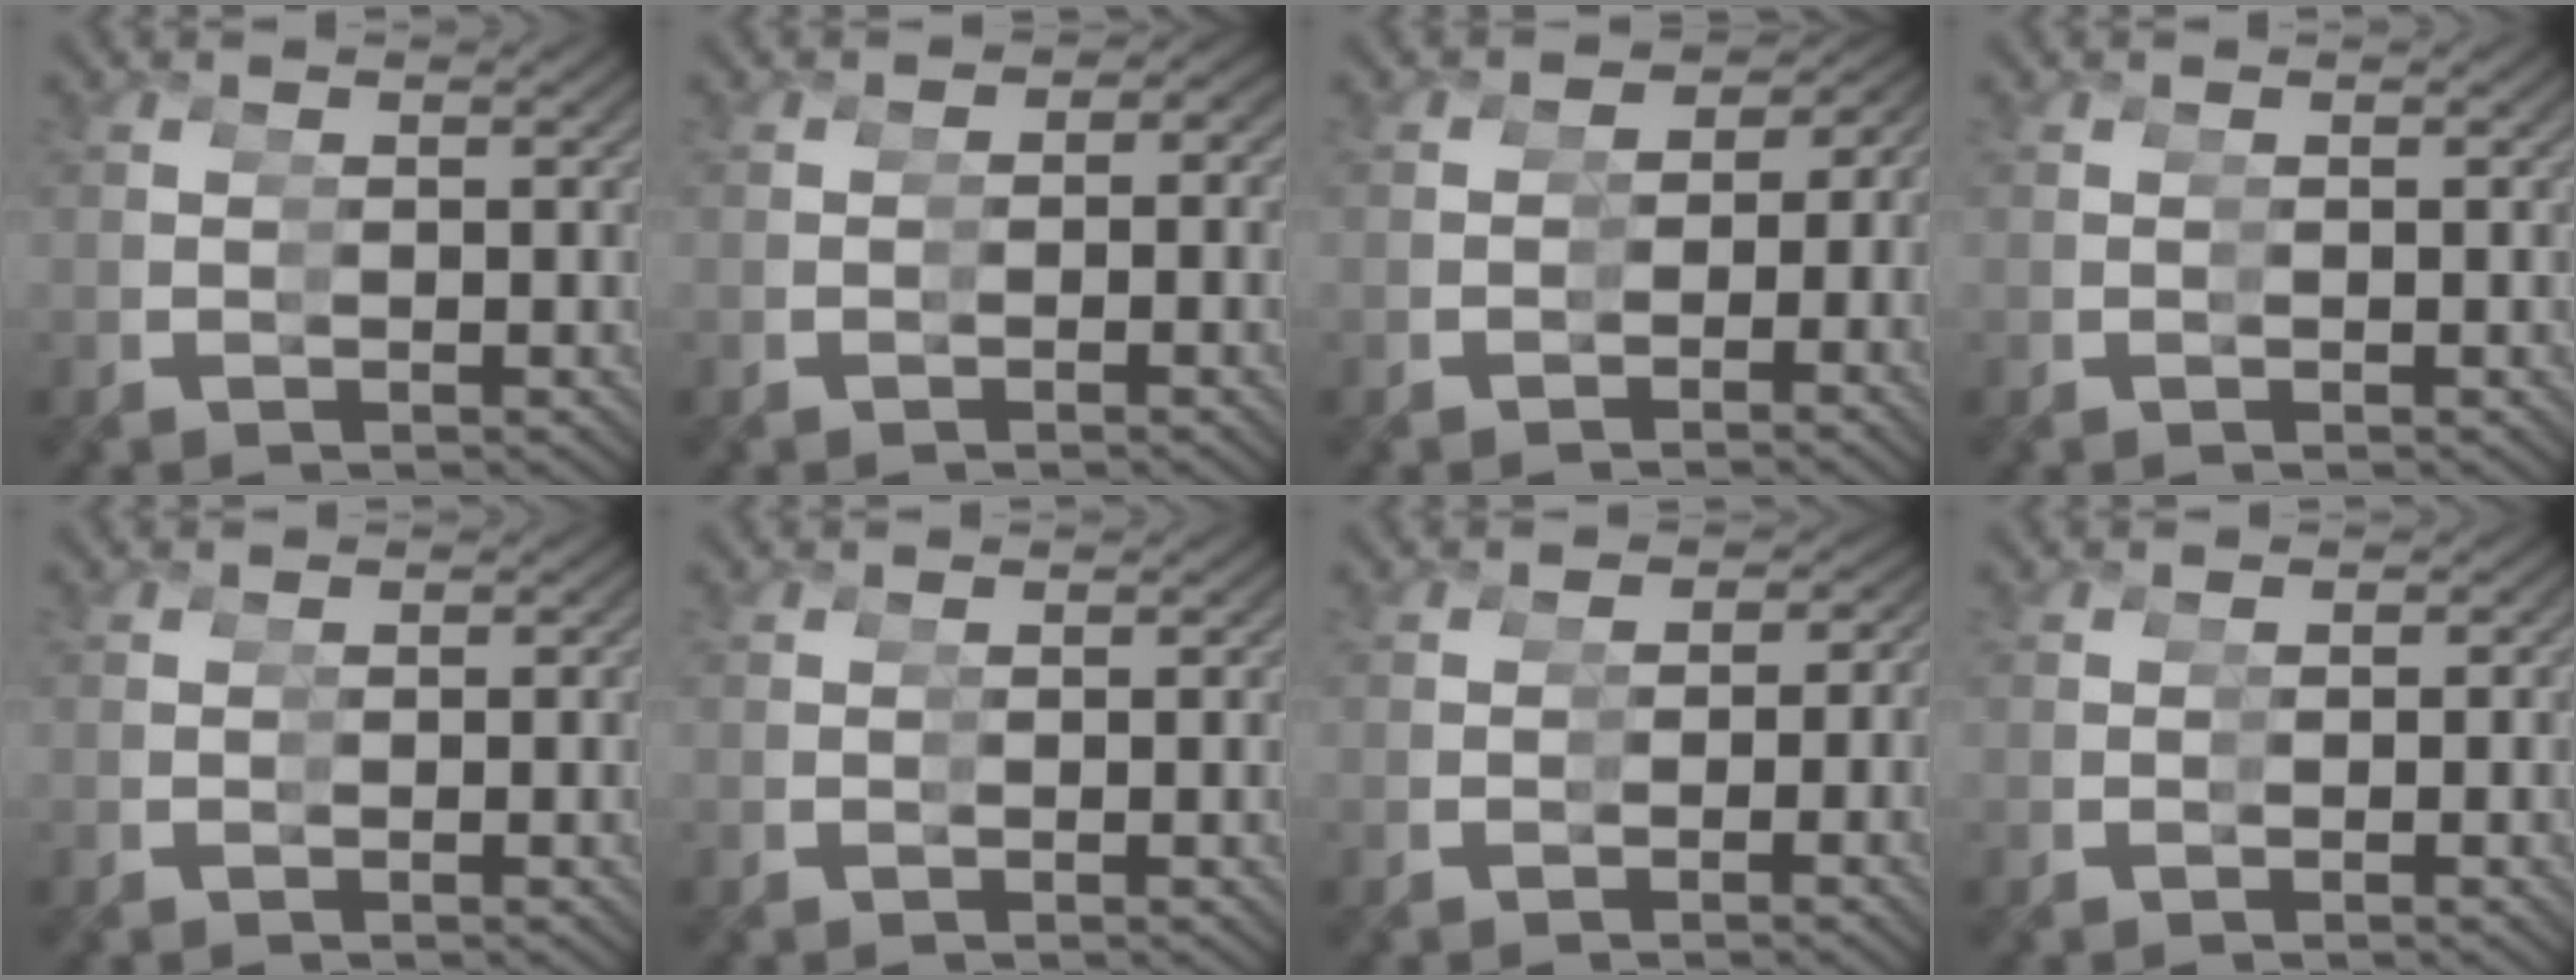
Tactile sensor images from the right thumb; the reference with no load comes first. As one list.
[{"total": 1.9, "force": [-0.6, 1.8, 0.4], "torque": [-0.011, -0.002, -0.009]}, {"total": 5.2, "force": [-0.7, 4.6, 2.4], "torque": [-0.029, 0.006, -0.016]}, {"total": 0.0}, {"total": 0.8, "force": [-0.3, 0.7, -0.3], "torque": [0.002, -0.003, -0.004]}, {"total": 0.6, "force": [-0.2, 0.4, -0.4], "torque": [0.005, -0.003, -0.002]}, {"total": 4.2, "force": [-0.5, 3.9, 1.5], "torque": [-0.019, 0.000, -0.012]}, {"total": 1.2, "force": [-0.4, 1.0, -0.4], "torque": [0.002, -0.004, -0.005]}]